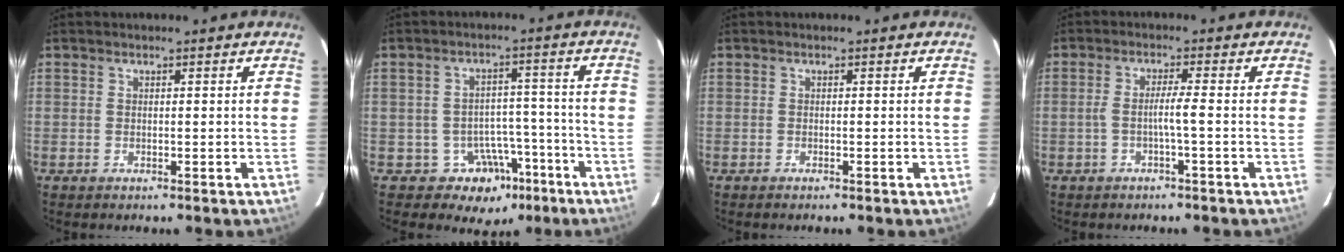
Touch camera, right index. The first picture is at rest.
{"total": 7.6, "force": [-4.2, 6.2, 1.2], "torque": [0.003, 0.031, -0.048]}
{"total": 0.8, "force": [-0.7, 0.0, 0.3], "torque": [-0.007, -0.002, -0.008]}
{"total": 2.7, "force": [-0.8, -0.5, 2.6], "torque": [-0.044, 0.004, -0.015]}